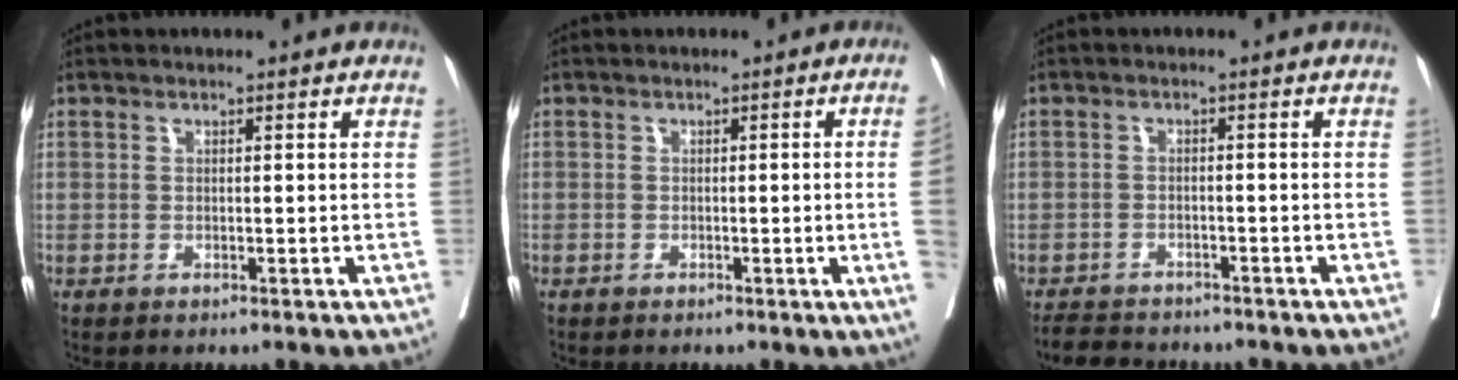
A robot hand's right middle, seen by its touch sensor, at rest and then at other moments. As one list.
[{"total": 3.4, "force": [-0.6, -1.2, 3.1], "torque": [-0.039, -0.007, -0.008]}, {"total": 5.9, "force": [-5.4, 1.9, 1.2], "torque": [-0.017, -0.010, -0.084]}]